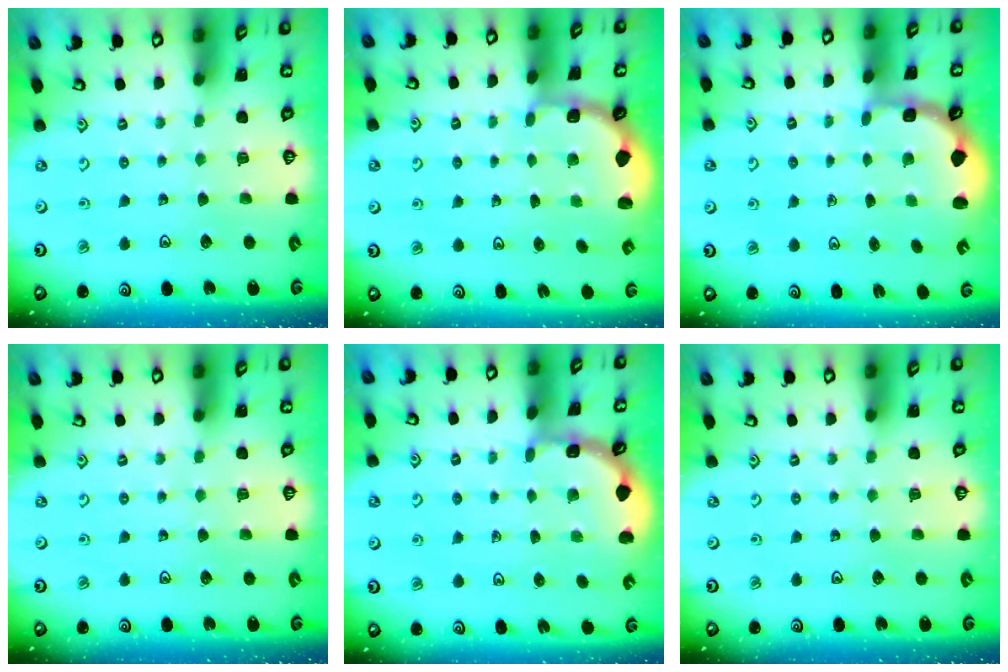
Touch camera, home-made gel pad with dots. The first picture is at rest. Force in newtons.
{"total": 1.9, "press": 1.8, "slide": 0.8}
{"total": 2.7, "press": 2.1, "slide": 1.7}
{"total": 0.0}
{"total": 2.1, "press": 2.1, "slide": 0.2}
{"total": 0.0}